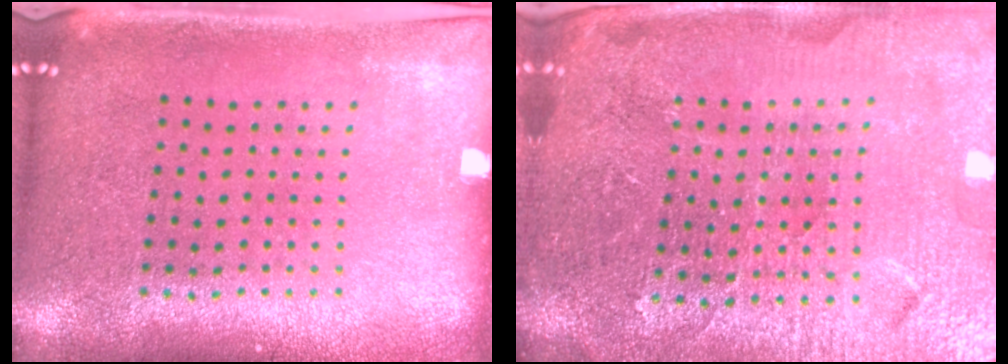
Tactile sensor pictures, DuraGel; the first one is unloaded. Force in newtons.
{"total": 4.6, "press": 4.3, "slide": 1.5}